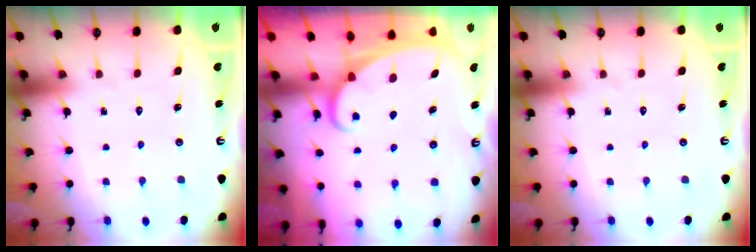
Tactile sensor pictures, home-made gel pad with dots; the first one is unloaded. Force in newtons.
{"total": 1.8, "press": 1.7, "slide": 0.1}
{"total": 0.0}